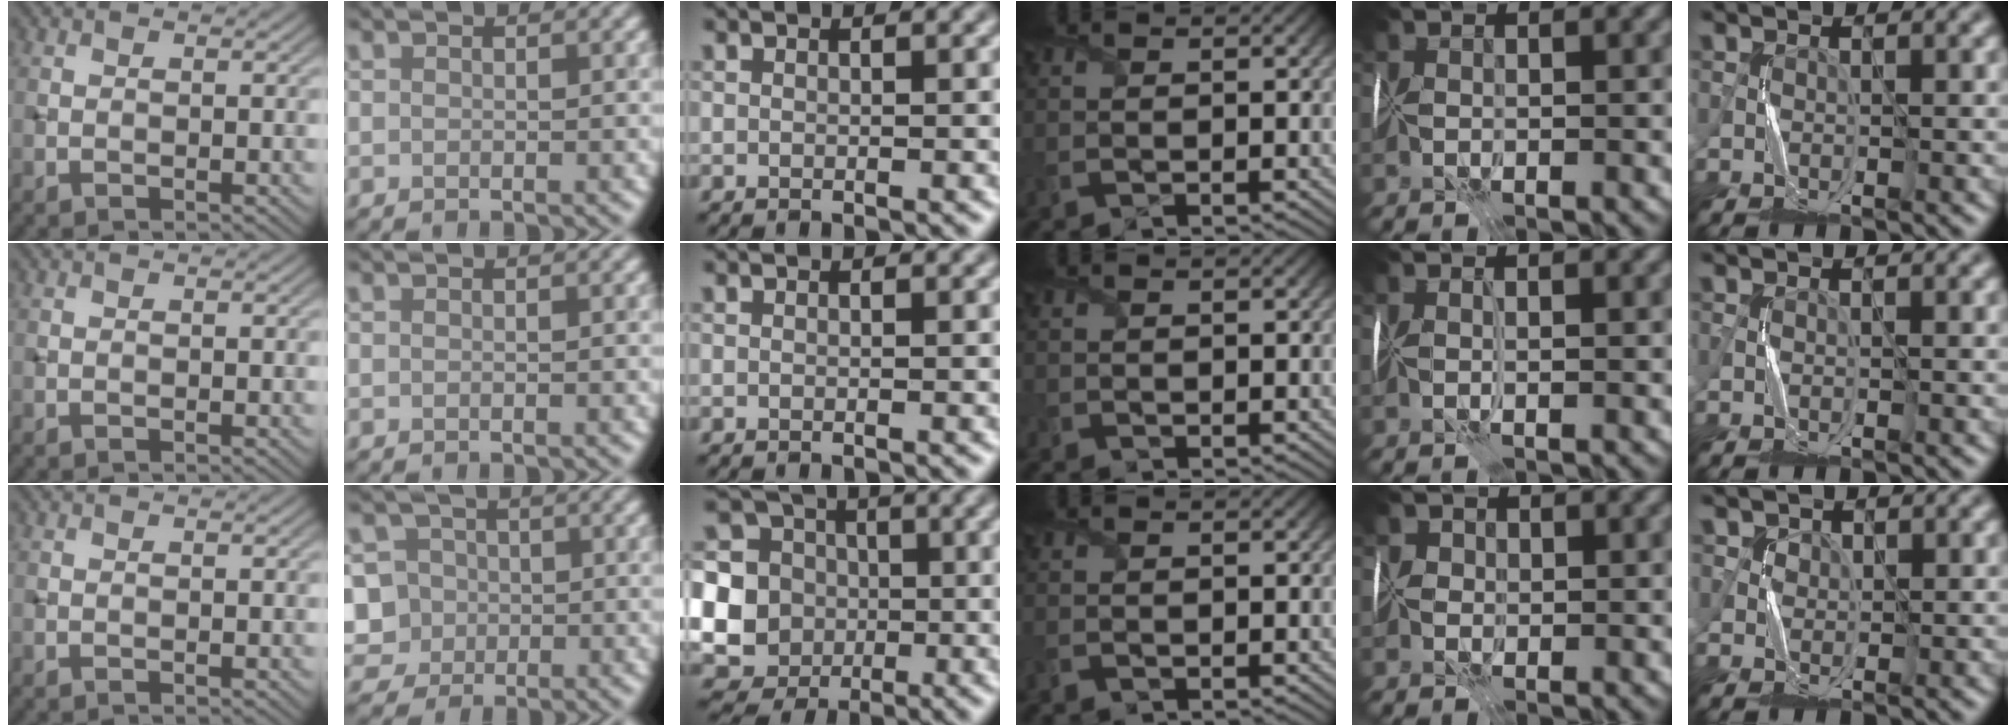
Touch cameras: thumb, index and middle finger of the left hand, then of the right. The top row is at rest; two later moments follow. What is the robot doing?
{"motion": "fold", "object": "wrapping paper"}